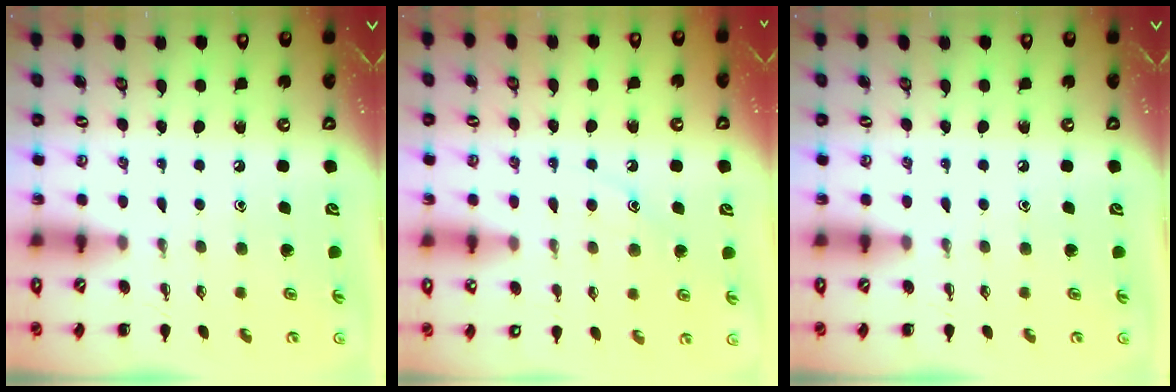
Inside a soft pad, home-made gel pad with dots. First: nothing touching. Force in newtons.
{"total": 10.3, "press": 10.2, "slide": 1.3}
{"total": 0.0}